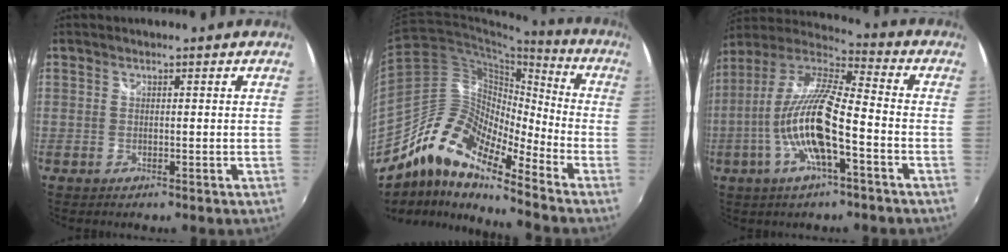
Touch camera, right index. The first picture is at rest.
{"total": 14.0, "force": [-10.3, 3.8, 8.6], "torque": [-0.138, 0.009, -0.214]}
{"total": 16.4, "force": [-5.1, 3.3, 15.2], "torque": [-0.281, -0.013, -0.099]}